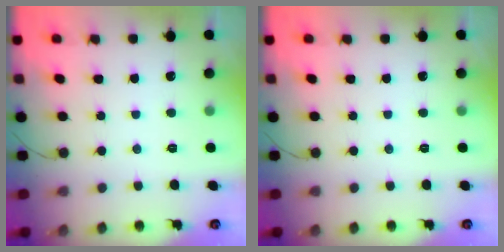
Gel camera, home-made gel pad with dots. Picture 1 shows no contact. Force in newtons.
{"total": 0.0}